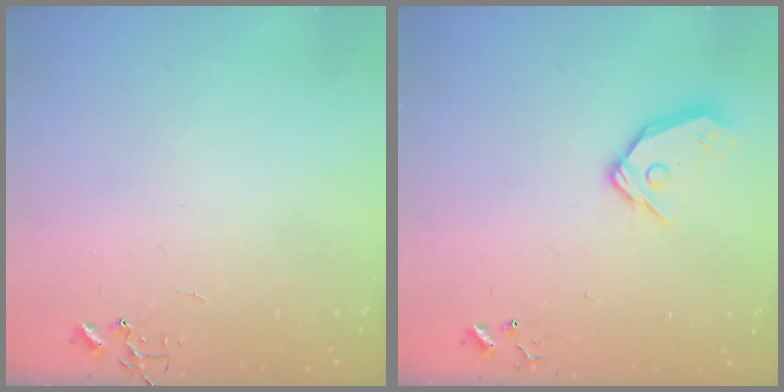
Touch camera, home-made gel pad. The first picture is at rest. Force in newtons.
{"total": 11.5, "press": 11.4, "slide": 1.7}